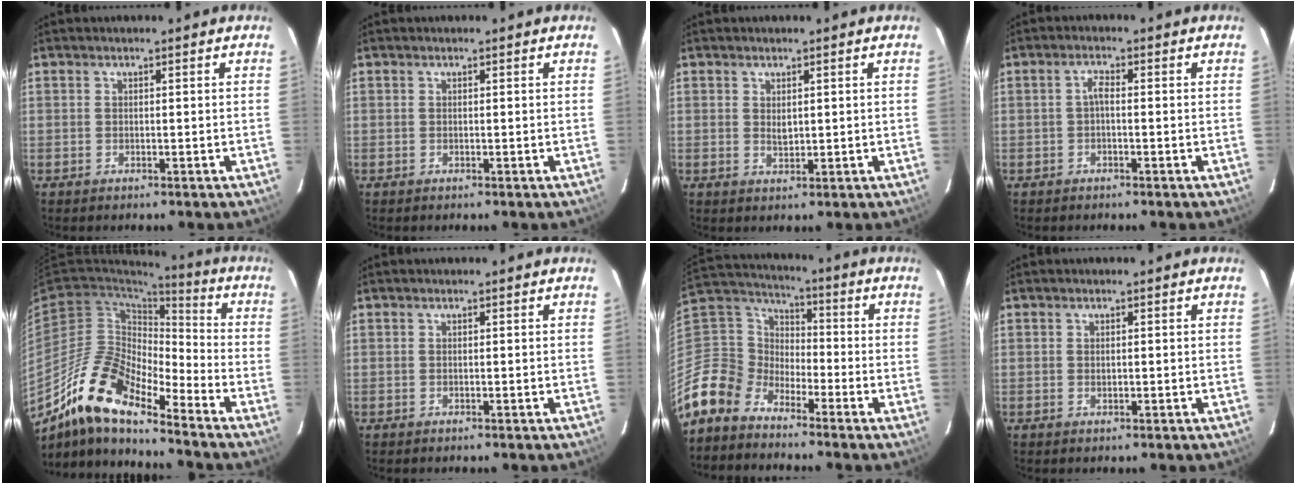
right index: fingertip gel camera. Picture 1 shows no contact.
{"total": 0.0}
{"total": 1.7, "force": [0.5, 1.1, 1.2], "torque": [-0.017, 0.000, 0.011]}
{"total": 1.6, "force": [-0.4, 0.5, 1.4], "torque": [-0.030, 0.008, -0.009]}
{"total": 16.1, "force": [-12.2, 4.3, 9.6], "torque": [-0.170, -0.012, -0.245]}
{"total": 0.0}
{"total": 11.1, "force": [-8.7, 6.6, 2.1], "torque": [-0.077, 0.030, -0.194]}
{"total": 0.8, "force": [0.0, 0.6, 0.6], "torque": [-0.009, 0.002, 0.001]}